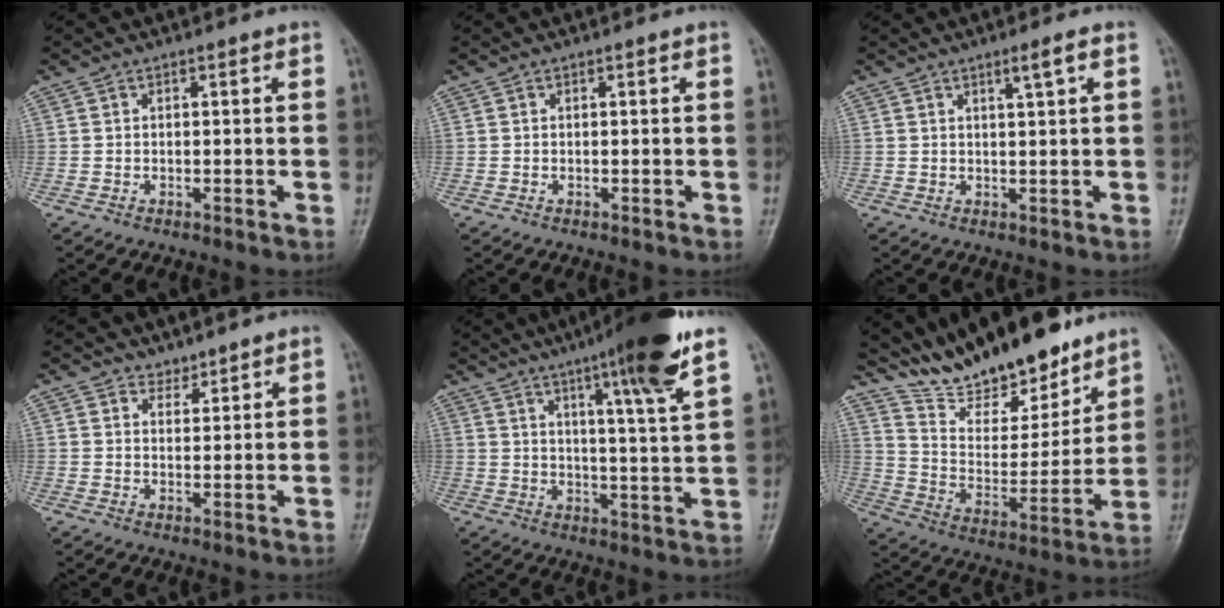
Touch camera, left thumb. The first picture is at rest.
{"total": 0.0}
{"total": 2.6, "force": [1.4, 0.0, 2.2], "torque": [-0.038, -0.007, 0.025]}
{"total": 2.4, "force": [2.1, 1.2, 0.0], "torque": [0.019, -0.016, 0.031]}
{"total": 16.0, "force": [9.7, 0.7, 12.7], "torque": [-0.185, -0.042, 0.140]}
{"total": 20.1, "force": [17.0, 6.3, 8.6], "torque": [-0.095, -0.093, 0.291]}